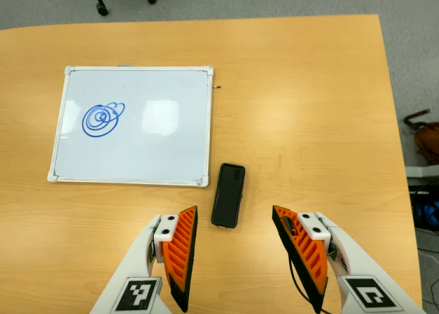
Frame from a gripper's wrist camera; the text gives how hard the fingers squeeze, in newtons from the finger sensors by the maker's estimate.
{"total": 0.0}